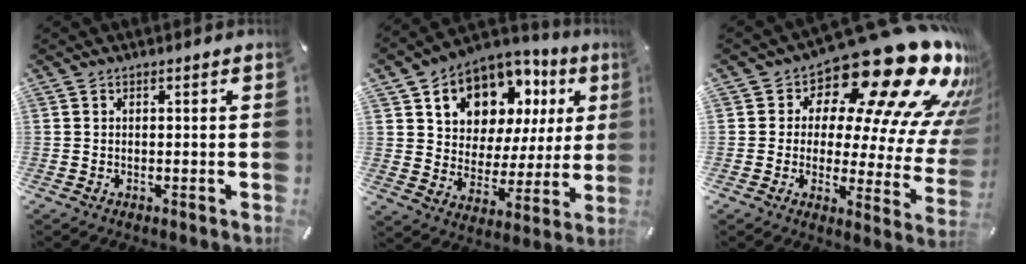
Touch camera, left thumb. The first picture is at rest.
{"total": 11.5, "force": [7.3, 8.3, 3.1], "torque": [-0.060, -0.066, 0.131]}
{"total": 24.4, "force": [16.1, 9.6, 15.6], "torque": [-0.208, -0.137, 0.273]}